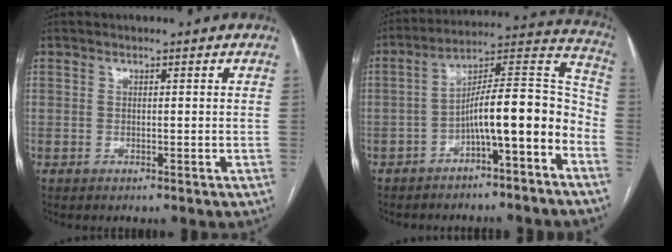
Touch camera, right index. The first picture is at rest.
{"total": 12.8, "force": [-5.1, 1.9, 11.5], "torque": [-0.166, 0.045, -0.077]}